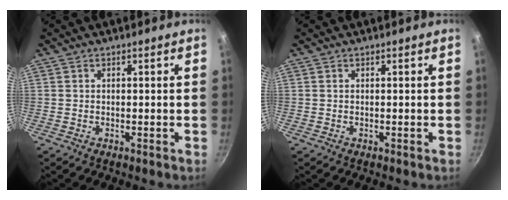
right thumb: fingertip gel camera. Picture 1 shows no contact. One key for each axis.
{"total": 0.0}